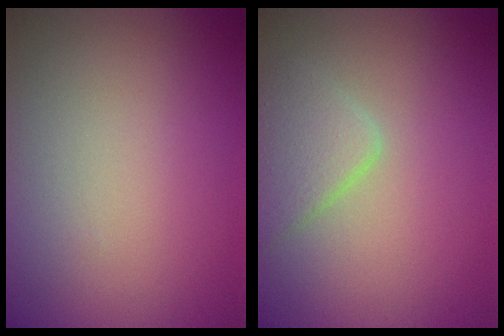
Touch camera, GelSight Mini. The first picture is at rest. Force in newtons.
{"total": 2.7, "press": 2.7, "slide": 0.1}